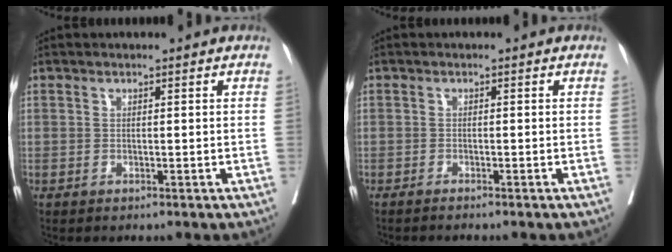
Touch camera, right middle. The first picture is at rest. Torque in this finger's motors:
{"motor_torque": [0.57, -0.74, 0.06, 0.00]}